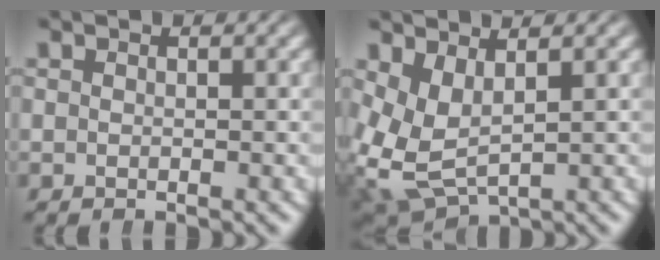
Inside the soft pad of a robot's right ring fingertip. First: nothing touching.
{"total": 7.8, "force": [-0.4, 6.6, 4.2], "torque": [-0.136, -0.048, 0.012]}